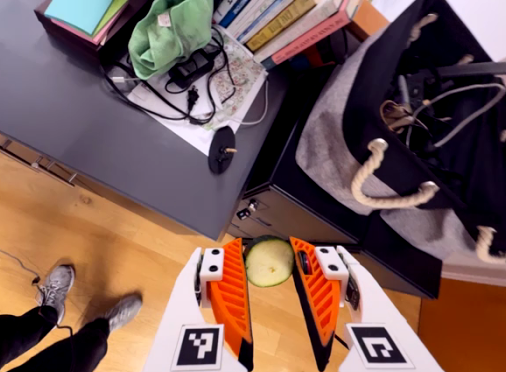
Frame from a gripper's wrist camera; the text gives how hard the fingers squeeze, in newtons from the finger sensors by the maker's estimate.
{"total": 8.6, "left": 8.8, "right": 8.4}